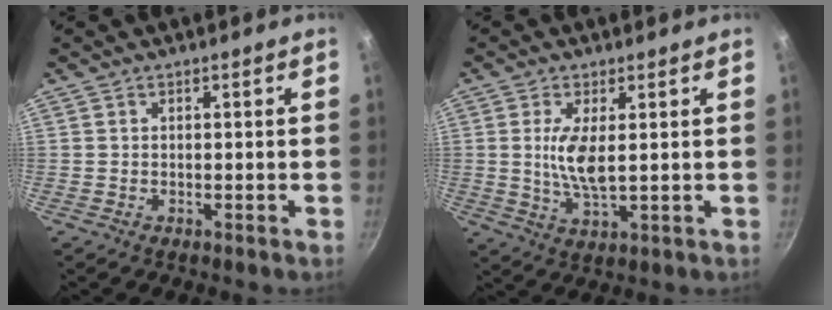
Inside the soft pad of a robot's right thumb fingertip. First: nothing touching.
{"total": 6.9, "force": [1.0, 2.4, 6.4], "torque": [-0.130, -0.010, 0.023]}